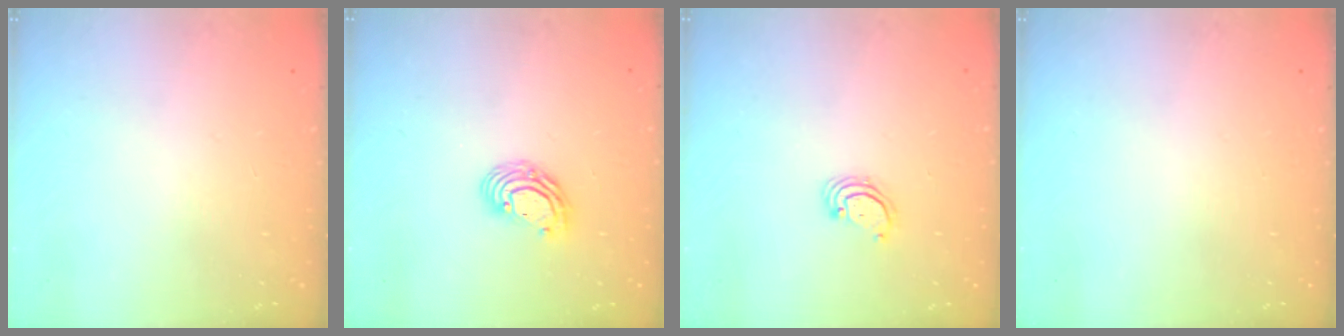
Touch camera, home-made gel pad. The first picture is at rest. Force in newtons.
{"total": 6.9, "press": 6.9, "slide": 0.8}
{"total": 2.3, "press": 2.3, "slide": 0.2}
{"total": 0.0}